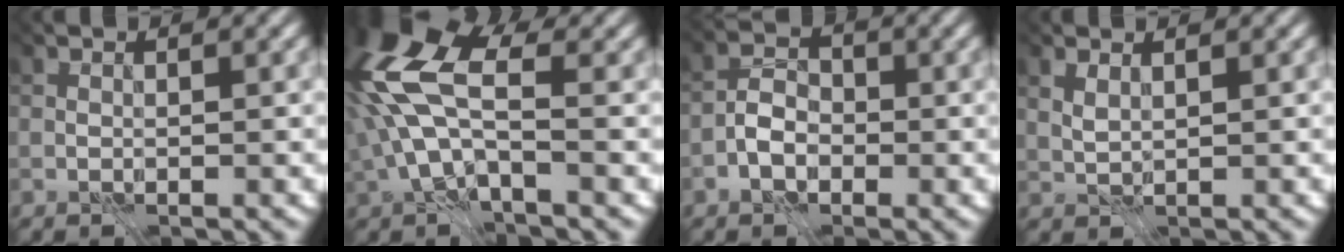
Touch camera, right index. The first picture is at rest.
{"total": 9.3, "force": [-0.4, 4.4, 8.2], "torque": [-0.202, -0.002, 0.008]}
{"total": 3.2, "force": [-3.2, 0.2, 0.2], "torque": [-0.005, -0.011, -0.040]}
{"total": 2.4, "force": [1.5, 1.2, 1.4], "torque": [-0.044, 0.002, 0.034]}